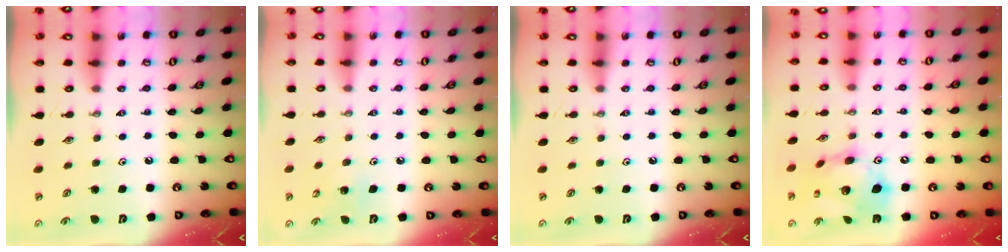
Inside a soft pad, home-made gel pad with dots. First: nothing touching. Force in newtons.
{"total": 6.3, "press": 6.3, "slide": 0.5}
{"total": 0.0}
{"total": 17.4, "press": 17.3, "slide": 2.0}